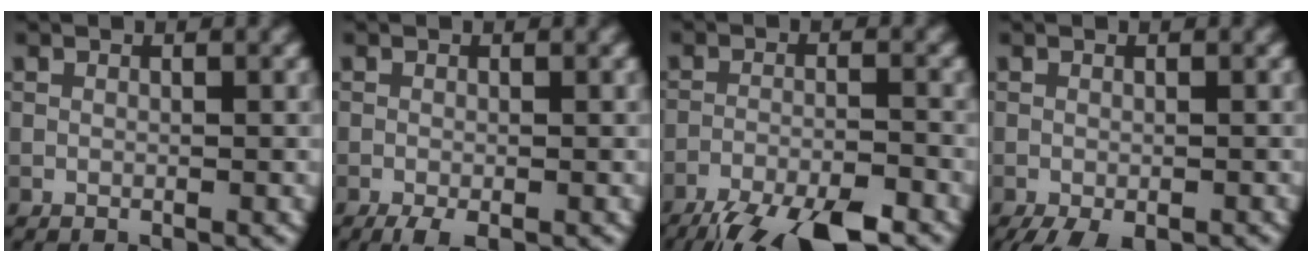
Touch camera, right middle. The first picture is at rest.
{"total": 1.6, "force": [-0.9, 0.5, 1.2], "torque": [-0.025, -0.007, -0.019]}
{"total": 10.7, "force": [-9.0, 2.5, 5.3], "torque": [-0.093, -0.031, -0.141]}
{"total": 3.2, "force": [-2.3, 1.0, 2.0], "torque": [-0.032, -0.010, -0.031]}